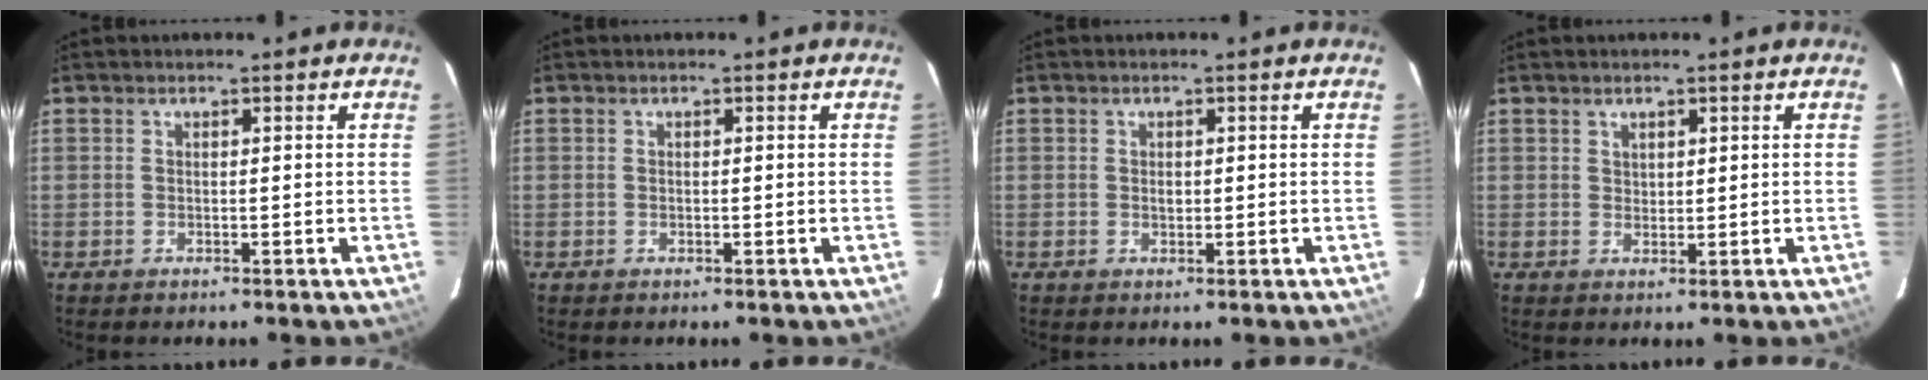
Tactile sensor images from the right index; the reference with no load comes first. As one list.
[{"total": 0.5, "force": [0.0, 0.2, 0.5], "torque": [-0.010, 0.001, 0.000]}, {"total": 1.2, "force": [0.1, 0.9, 0.8], "torque": [-0.014, 0.002, 0.002]}, {"total": 1.5, "force": [1.0, 0.9, 0.4], "torque": [-0.003, 0.003, 0.019]}]